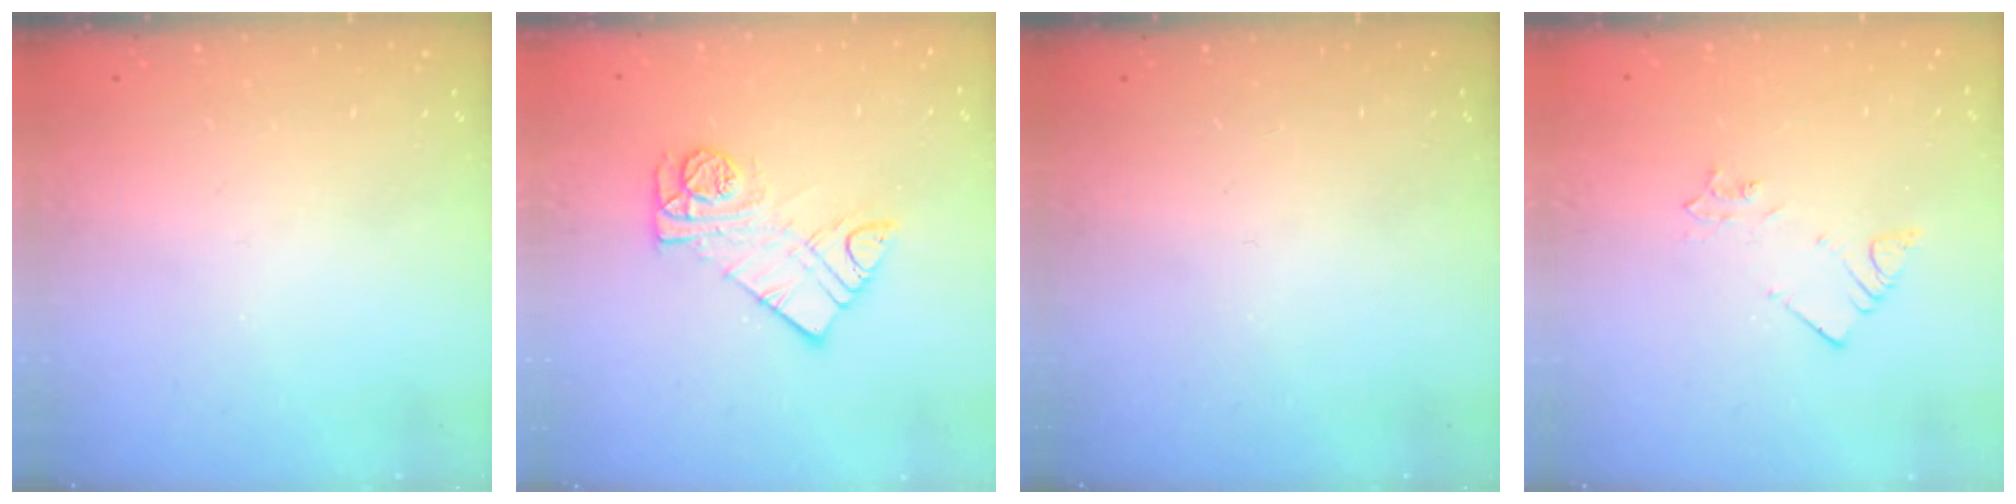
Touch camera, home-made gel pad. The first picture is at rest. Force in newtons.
{"total": 10.7, "press": 10.7, "slide": 0.6}
{"total": 0.0}
{"total": 2.7, "press": 2.7, "slide": 0.3}